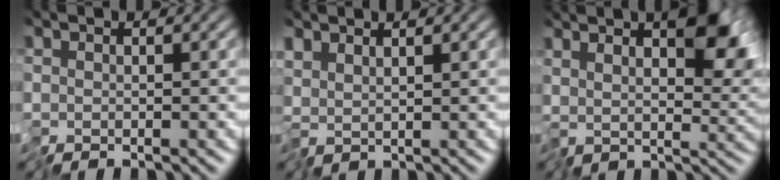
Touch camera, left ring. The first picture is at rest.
{"total": 1.4, "force": [1.4, -0.1, 0.4], "torque": [-0.014, 0.004, 0.031]}
{"total": 7.4, "force": [3.4, 2.8, 6.0], "torque": [-0.100, 0.003, 0.059]}